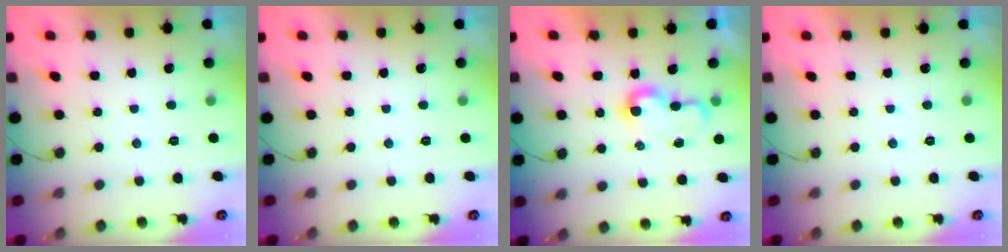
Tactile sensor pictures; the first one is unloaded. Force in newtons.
{"total": 0.0}
{"total": 6.4, "press": 6.4, "slide": 0.8}
{"total": 1.8, "press": 1.8, "slide": 0.0}